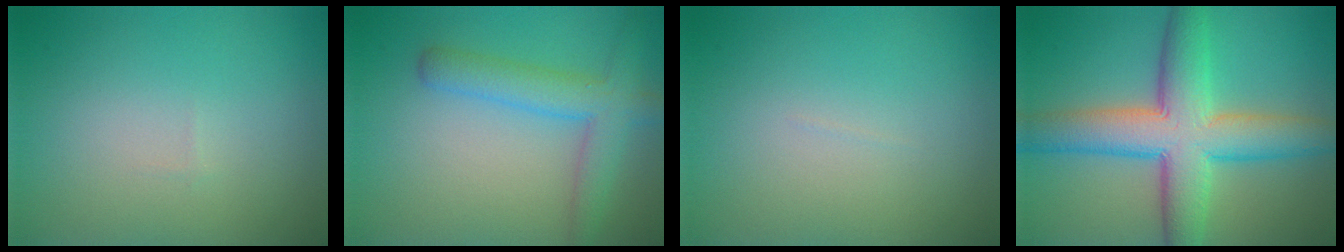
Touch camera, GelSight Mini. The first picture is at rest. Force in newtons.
{"total": 4.2, "press": 4.2, "slide": 0.1}
{"total": 0.0}
{"total": 9.3, "press": 9.3, "slide": 0.3}